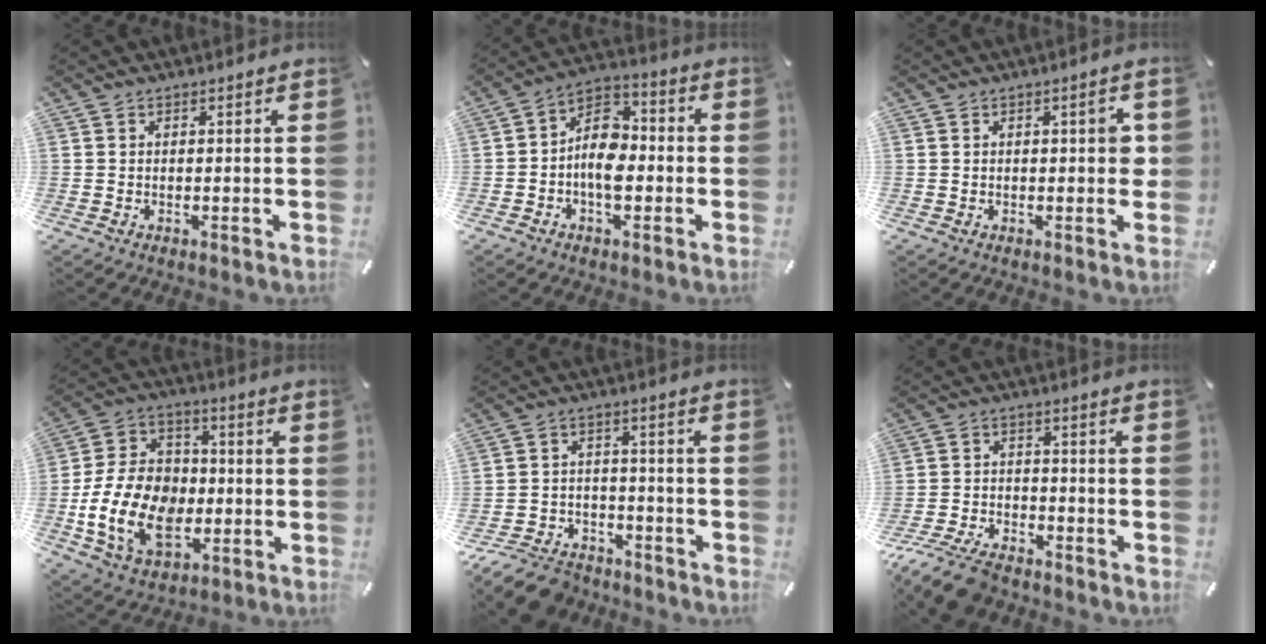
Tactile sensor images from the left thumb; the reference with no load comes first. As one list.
[{"total": 10.1, "force": [-2.4, 6.6, 7.2], "torque": [-0.139, 0.012, -0.044]}, {"total": 3.5, "force": [0.5, 1.5, 3.1], "torque": [-0.038, -0.002, 0.000]}, {"total": 18.7, "force": [-4.5, 13.6, 12.0], "torque": [-0.253, 0.028, -0.074]}, {"total": 9.9, "force": [-7.9, 5.0, 3.3], "torque": [-0.045, 0.051, -0.143]}, {"total": 10.3, "force": [-8.5, 4.0, 4.4], "torque": [-0.085, 0.045, -0.163]}]